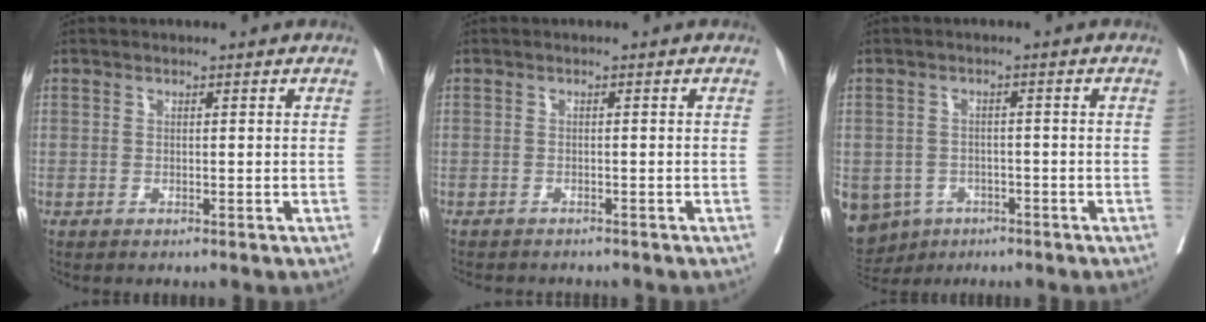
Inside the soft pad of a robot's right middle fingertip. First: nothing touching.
{"total": 4.2, "force": [-3.9, 1.1, 1.3], "torque": [-0.014, -0.004, -0.053]}
{"total": 11.5, "force": [-6.1, 9.2, 3.2], "torque": [-0.099, -0.003, -0.080]}